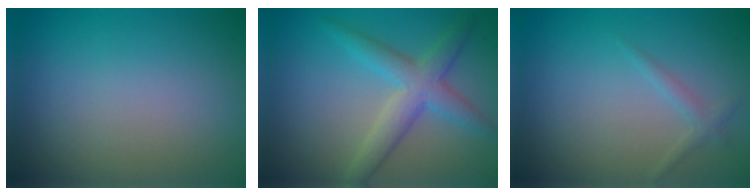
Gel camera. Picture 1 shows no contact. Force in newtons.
{"total": 4.0, "press": 4.0, "slide": 0.2}
{"total": 1.0, "press": 1.0, "slide": 0.2}